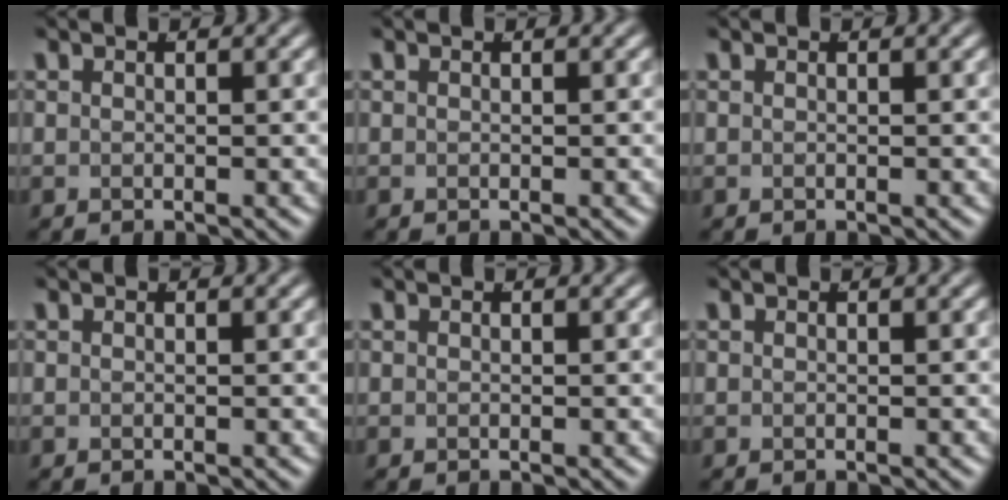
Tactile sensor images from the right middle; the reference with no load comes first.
{"total": 0.0}
{"total": 0.0}
{"total": 0.0}
{"total": 0.0}
{"total": 0.0}